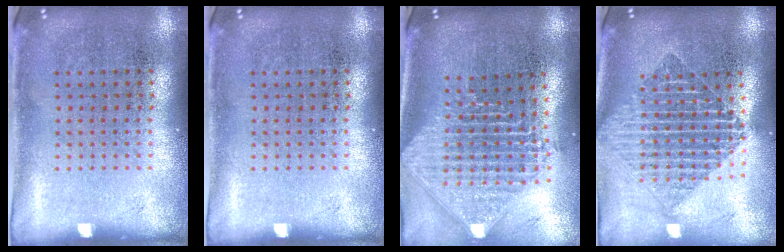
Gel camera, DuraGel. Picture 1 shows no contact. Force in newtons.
{"total": 0.0}
{"total": 2.5, "press": 1.9, "slide": 1.6}
{"total": 1.9, "press": 1.6, "slide": 1.1}